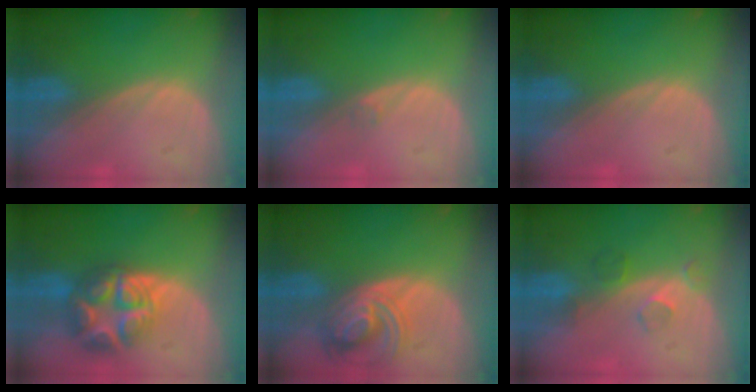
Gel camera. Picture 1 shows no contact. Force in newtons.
{"total": 0.5, "press": 0.5, "slide": 0.1}
{"total": 0.0}
{"total": 8.7, "press": 8.7, "slide": 0.5}
{"total": 7.8, "press": 6.9, "slide": 3.6}
{"total": 3.6, "press": 3.2, "slide": 1.7}